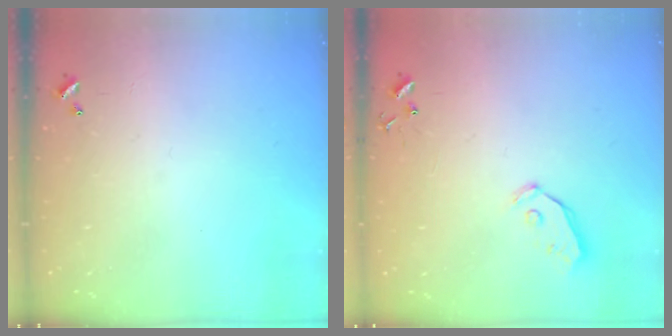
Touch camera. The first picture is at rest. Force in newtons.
{"total": 4.9, "press": 4.9, "slide": 0.2}